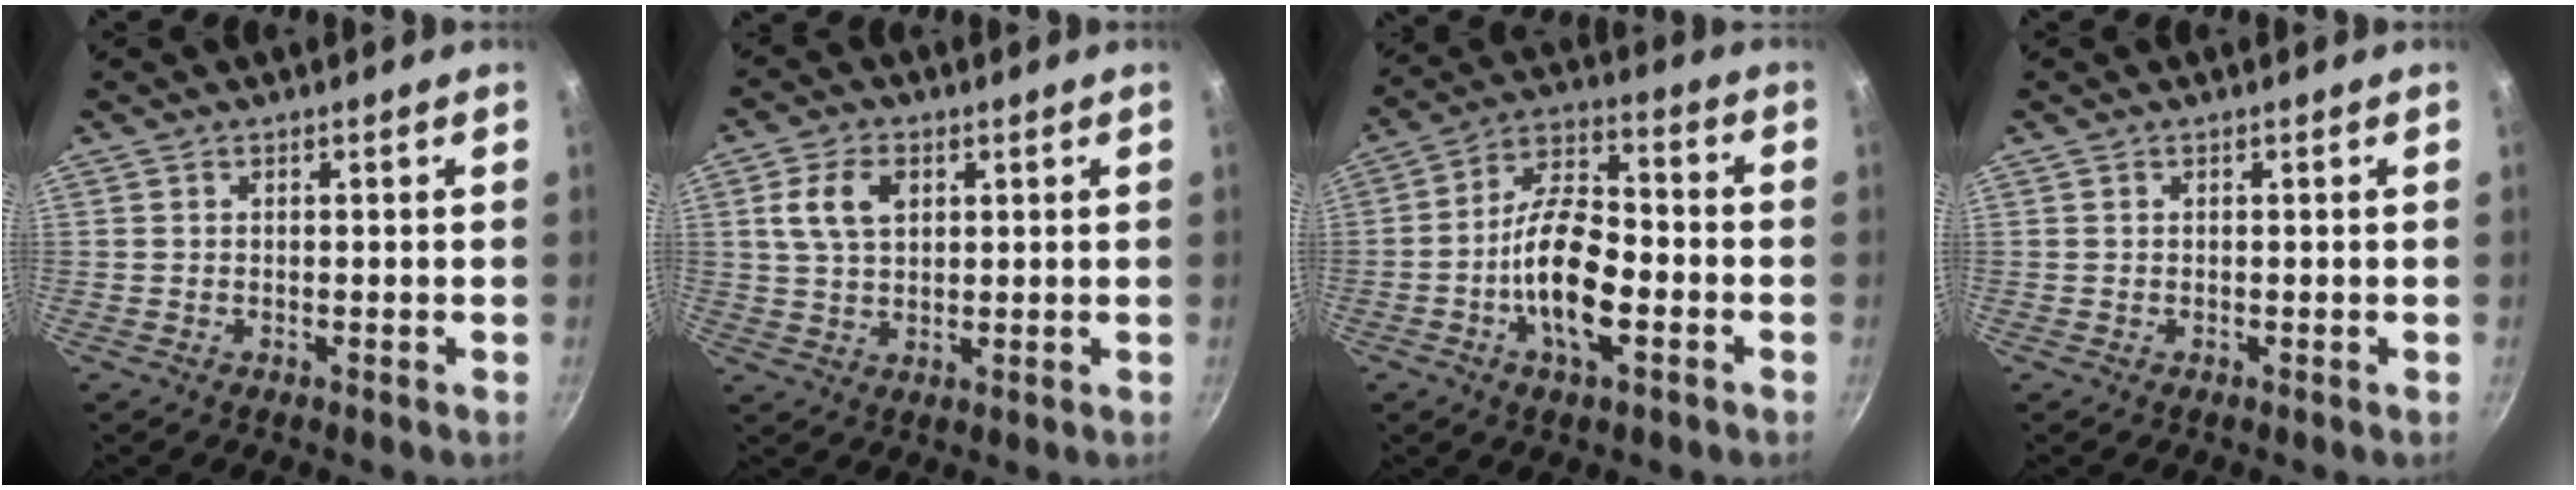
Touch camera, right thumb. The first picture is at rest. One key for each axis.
{"total": 7.2, "fx": 2.2, "fy": 4.8, "fz": 4.9, "tx": -0.078, "ty": 0.003, "tz": 0.040}
{"total": 13.8, "fx": -3.9, "fy": 6.4, "fz": 11.6, "tx": -0.197, "ty": 0.037, "tz": -0.081}
{"total": 0.0}